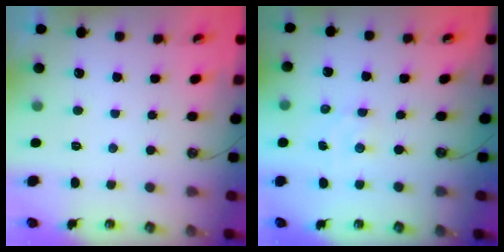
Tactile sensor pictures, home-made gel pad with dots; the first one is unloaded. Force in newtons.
{"total": 2.6, "press": 2.6, "slide": 0.4}